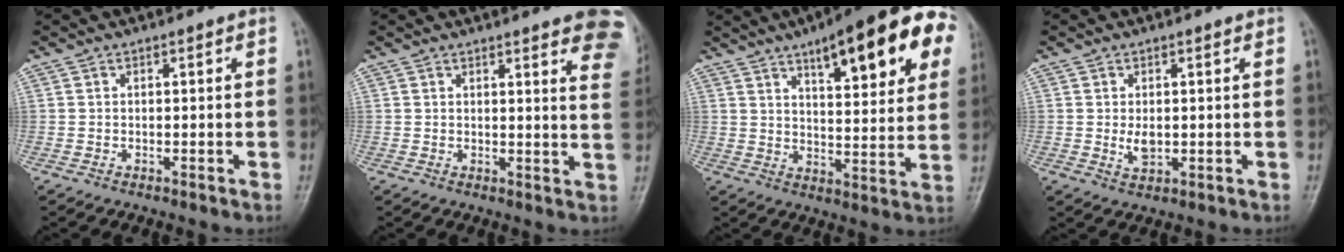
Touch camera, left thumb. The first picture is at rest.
{"total": 13.1, "force": [9.1, 2.9, 9.1], "torque": [-0.082, -0.036, 0.085]}
{"total": 21.7, "force": [9.8, 6.7, 18.2], "torque": [-0.218, -0.012, 0.132]}
{"total": 2.8, "force": [0.3, 1.7, 2.3], "torque": [-0.035, -0.007, 0.010]}